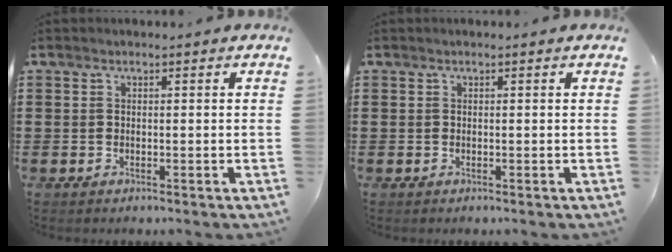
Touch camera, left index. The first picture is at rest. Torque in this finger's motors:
{"motor_torque": [1.01, -0.96, 0.13, 0.01]}